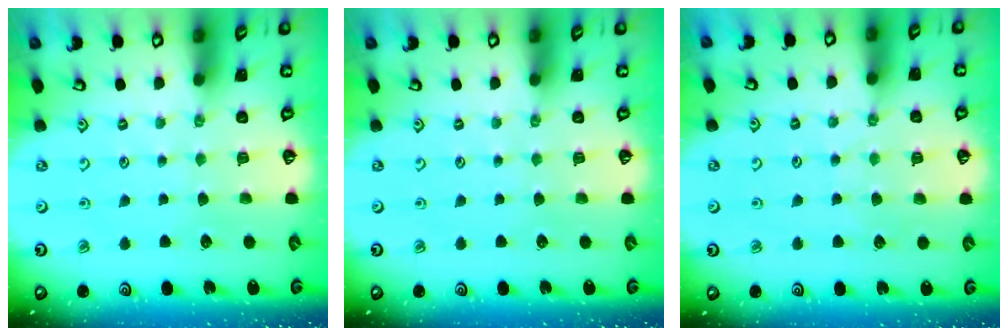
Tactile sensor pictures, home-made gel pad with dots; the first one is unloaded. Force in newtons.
{"total": 0.0}
{"total": 3.9, "press": 3.9, "slide": 0.6}